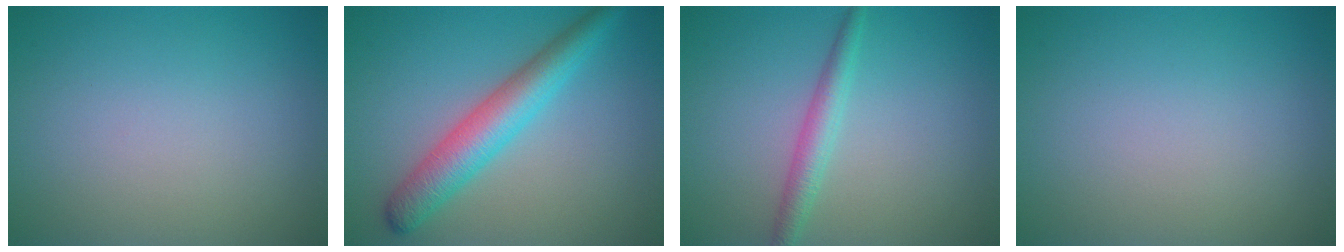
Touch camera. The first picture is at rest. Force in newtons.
{"total": 5.0, "press": 5.0, "slide": 0.1}
{"total": 2.3, "press": 2.3, "slide": 0.0}
{"total": 0.0}